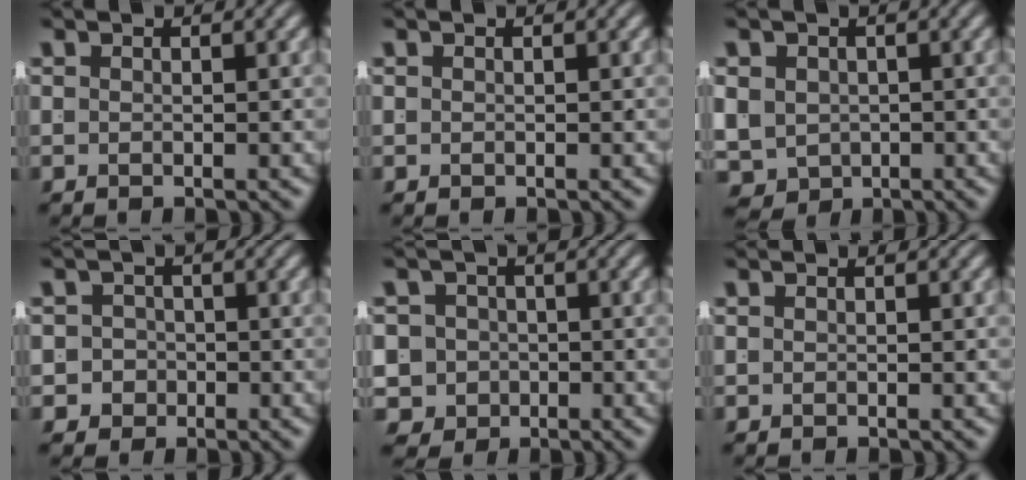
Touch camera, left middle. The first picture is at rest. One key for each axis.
{"total": 0.0}
{"total": 8.8, "fx": -2.7, "fy": 7.7, "fz": 3.5, "tx": -0.095, "ty": -0.052, "tz": -0.026}
{"total": 5.3, "fx": -1.7, "fy": 4.9, "fz": 1.2, "tx": -0.040, "ty": -0.023, "tz": -0.028}
{"total": 9.5, "fx": -2.7, "fy": 8.6, "fz": 3.1, "tx": -0.085, "ty": -0.047, "tz": -0.038}
{"total": 0.0}